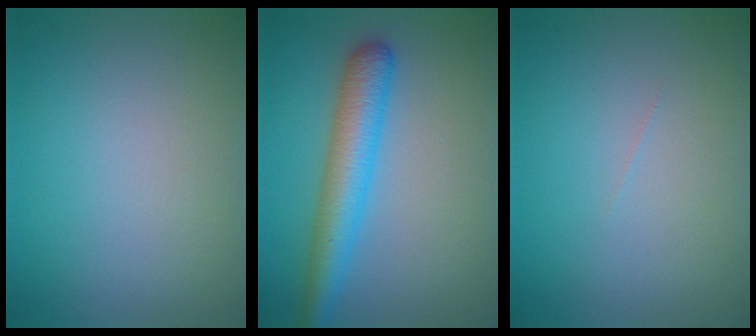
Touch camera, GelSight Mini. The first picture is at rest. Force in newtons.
{"total": 5.1, "press": 5.1, "slide": 0.1}
{"total": 0.0}